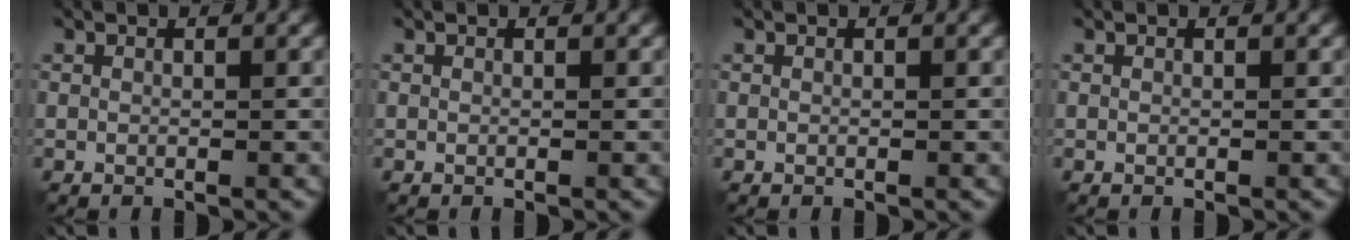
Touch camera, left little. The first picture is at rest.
{"total": 0.0}
{"total": 0.0}
{"total": 0.0}